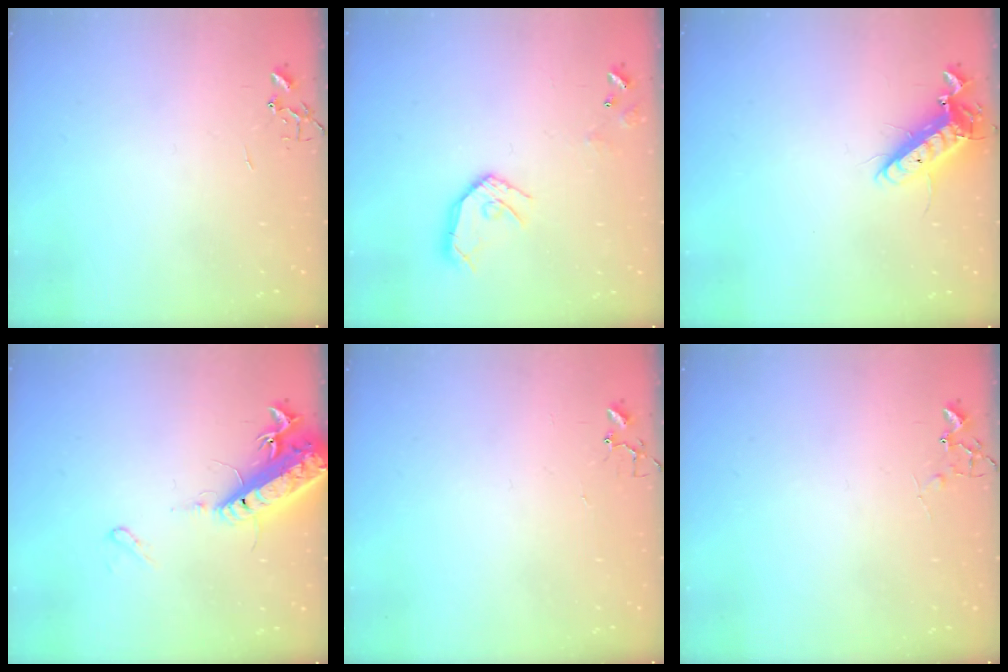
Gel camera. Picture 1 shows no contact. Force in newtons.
{"total": 11.7, "press": 11.6, "slide": 1.2}
{"total": 13.1, "press": 13.0, "slide": 2.3}
{"total": 16.9, "press": 16.5, "slide": 3.9}
{"total": 4.1, "press": 4.1, "slide": 0.2}
{"total": 5.4, "press": 5.3, "slide": 0.8}